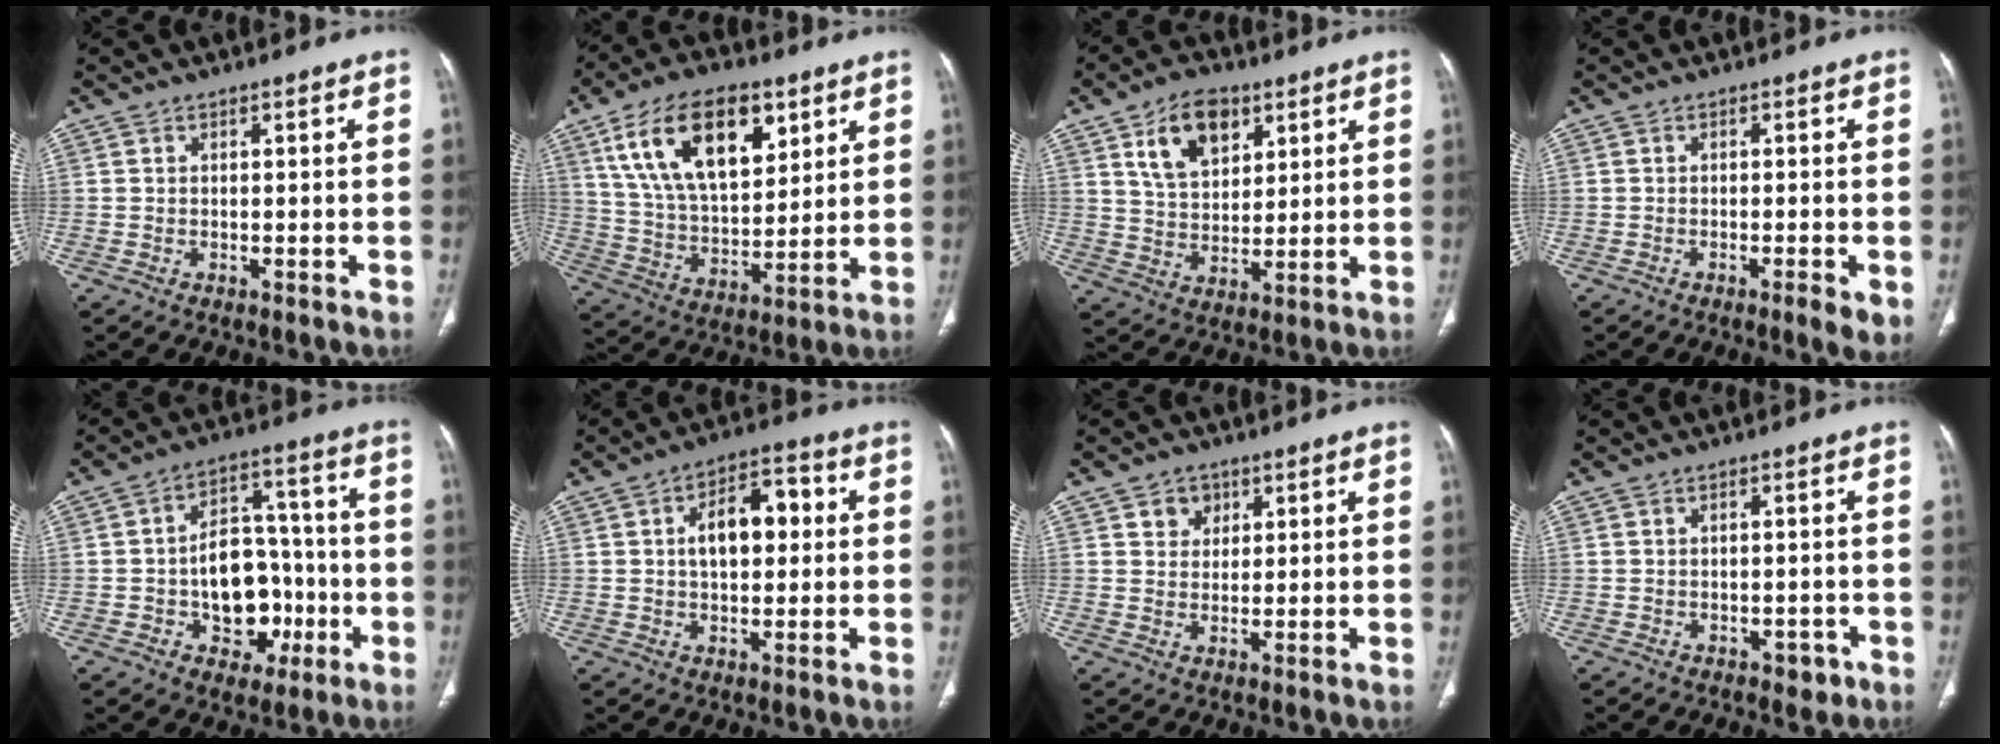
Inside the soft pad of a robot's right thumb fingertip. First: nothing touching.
{"total": 20.8, "force": [9.7, 10.8, 14.9], "torque": [-0.226, -0.031, 0.181]}
{"total": 11.6, "force": [5.7, 7.1, 7.2], "torque": [-0.098, -0.021, 0.105]}
{"total": 3.8, "force": [-1.3, 0.6, 3.5], "torque": [-0.056, -0.006, -0.019]}
{"total": 14.0, "force": [-3.2, 9.9, 9.4], "torque": [-0.093, 0.045, -0.041]}
{"total": 10.5, "force": [1.6, 6.1, 8.4], "torque": [-0.112, 0.022, 0.020]}
{"total": 3.9, "force": [1.9, 3.2, 1.3], "torque": [-0.001, -0.009, 0.032]}
{"total": 2.4, "force": [-1.3, 1.5, 1.3], "torque": [-0.008, 0.006, -0.011]}